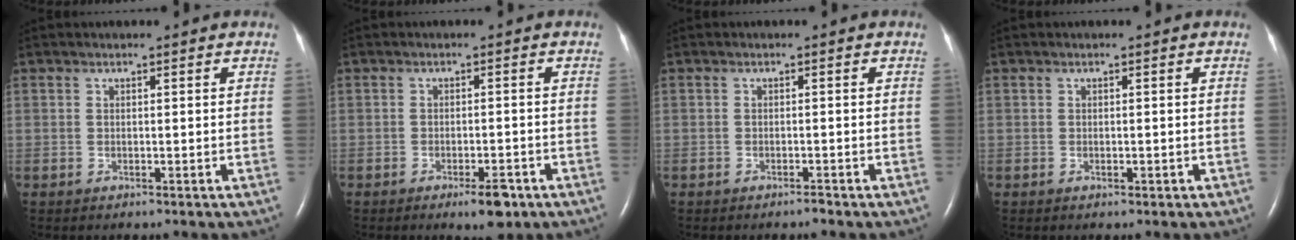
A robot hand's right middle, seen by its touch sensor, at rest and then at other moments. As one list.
[{"total": 3.9, "force": [-2.4, 1.1, 2.9], "torque": [-0.043, -0.002, -0.031]}, {"total": 0.8, "force": [-0.7, 0.0, 0.3], "torque": [-0.005, 0.000, -0.011]}, {"total": 1.1, "force": [-0.5, 0.7, 0.7], "torque": [-0.011, 0.000, -0.002]}]